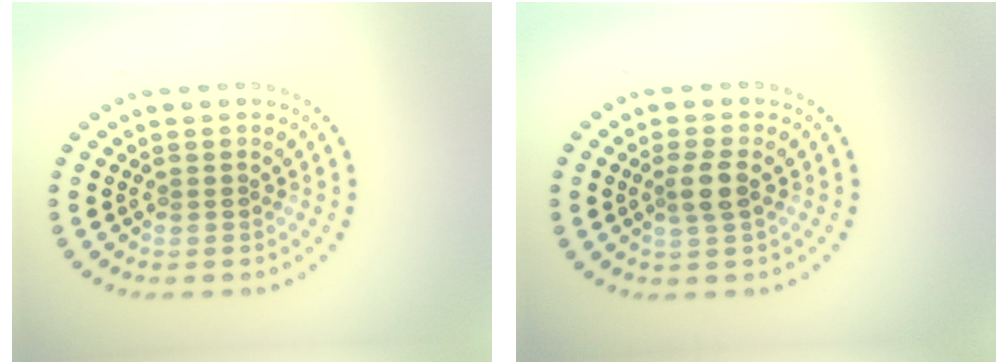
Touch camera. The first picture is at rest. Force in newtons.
{"total": 2.1, "press": 1.9, "slide": 1.0}